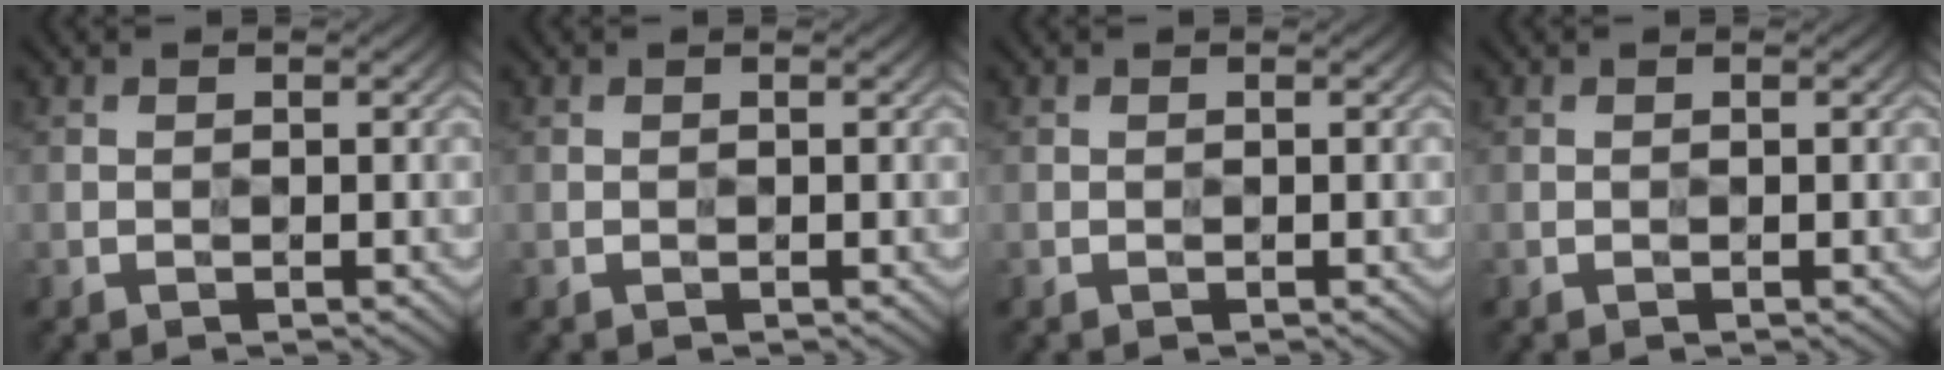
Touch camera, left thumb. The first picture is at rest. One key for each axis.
{"total": 0.0}
{"total": 0.0}
{"total": 0.0}